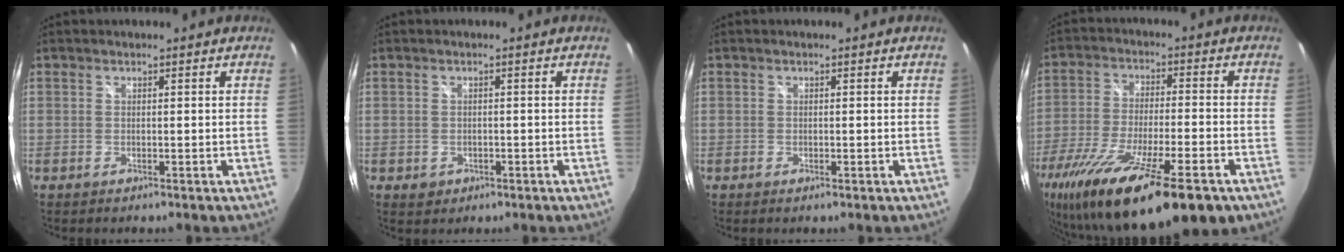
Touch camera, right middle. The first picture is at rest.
{"total": 2.5, "force": [-0.9, 2.1, 1.0], "torque": [-0.022, -0.002, -0.008]}
{"total": 0.5, "force": [-0.3, 0.2, 0.4], "torque": [-0.006, -0.002, -0.006]}
{"total": 25.3, "force": [-16.7, 6.0, 18.1], "torque": [-0.338, -0.069, -0.271]}